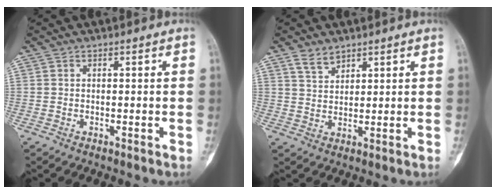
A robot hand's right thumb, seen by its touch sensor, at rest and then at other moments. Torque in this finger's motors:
{"motor_torque": [-0.75, 0.55, 0.09, -0.10, 0.15]}